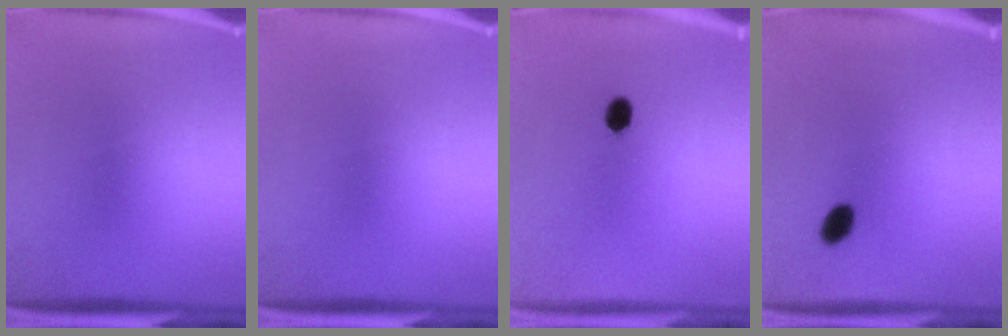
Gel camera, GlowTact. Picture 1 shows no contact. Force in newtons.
{"total": 0.0}
{"total": 3.5}
{"total": 3.5}